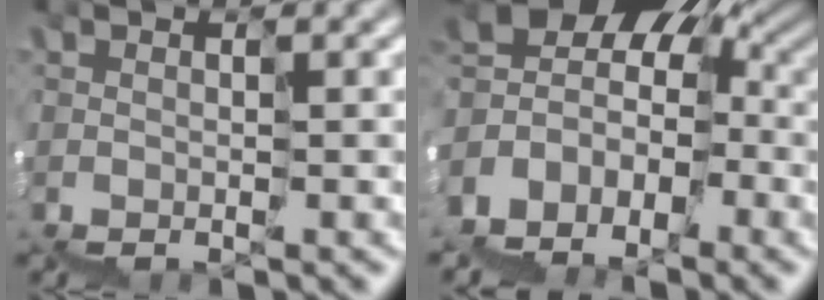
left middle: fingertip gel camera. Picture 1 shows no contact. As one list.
[{"total": 5.9, "force": [-2.0, 5.0, 2.3], "torque": [-0.042, 0.017, -0.031]}]